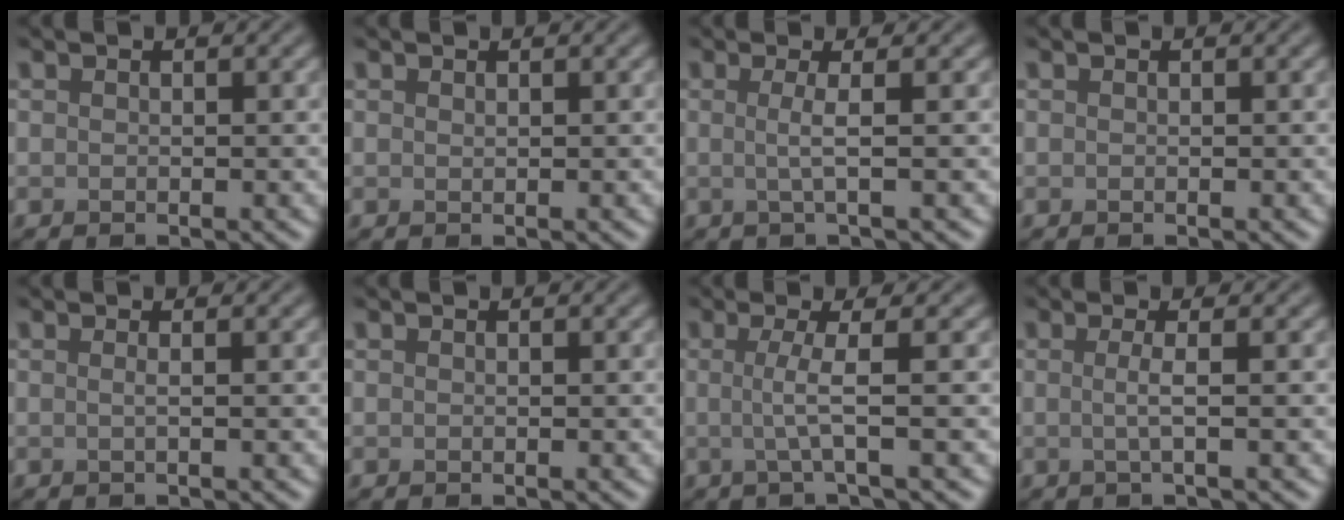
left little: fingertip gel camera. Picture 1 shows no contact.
{"total": 0.0}
{"total": 2.3, "force": [0.1, 0.5, 2.2], "torque": [-0.040, 0.000, -0.008]}
{"total": 0.0}
{"total": 1.1, "force": [0.1, 0.4, 1.0], "torque": [-0.012, -0.003, -0.009]}
{"total": 0.0}
{"total": 3.2, "force": [0.0, 0.6, 3.1], "torque": [-0.057, -0.004, -0.009]}
{"total": 2.0, "force": [0.0, 0.5, 1.9], "torque": [-0.033, -0.002, -0.009]}